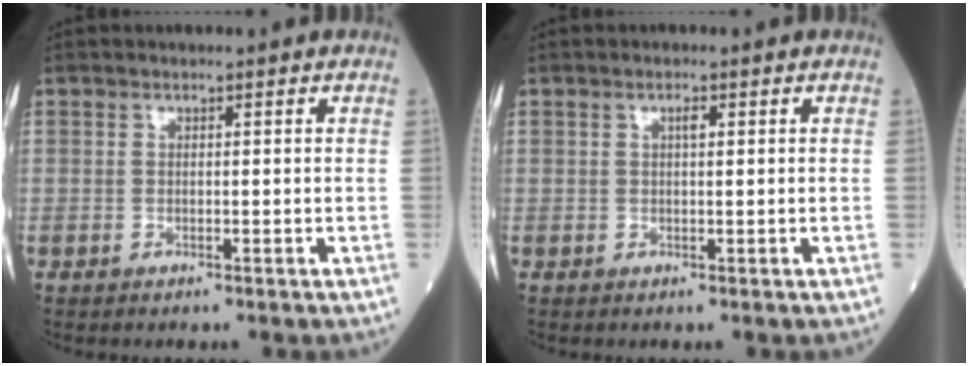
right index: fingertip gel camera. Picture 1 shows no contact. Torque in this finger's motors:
{"motor_torque": [-0.08, -0.02, -0.02, 0.00]}